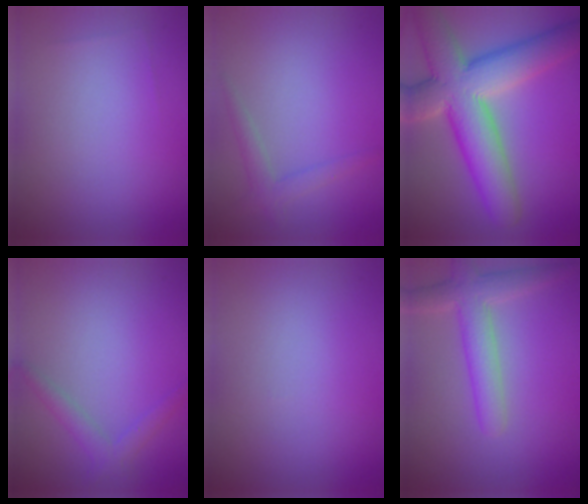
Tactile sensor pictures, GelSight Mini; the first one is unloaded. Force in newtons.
{"total": 1.8, "press": 1.8, "slide": 0.1}
{"total": 11.0, "press": 11.0, "slide": 1.0}
{"total": 1.8, "press": 1.8, "slide": 0.1}
{"total": 0.0}
{"total": 4.0, "press": 4.0, "slide": 0.1}